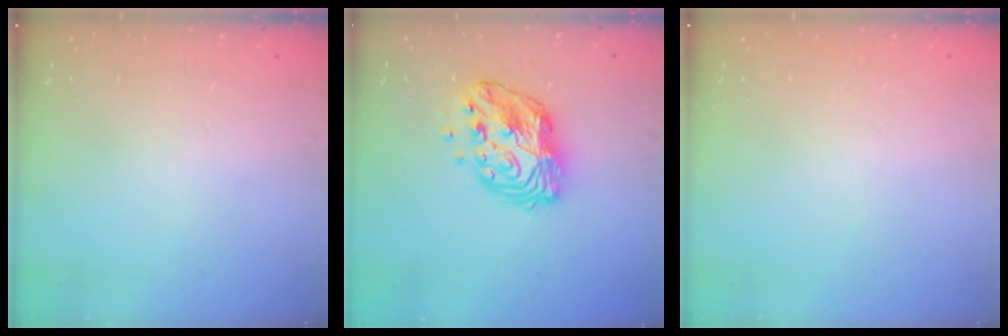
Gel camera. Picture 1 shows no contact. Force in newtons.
{"total": 12.3, "press": 12.3, "slide": 1.0}
{"total": 0.0}